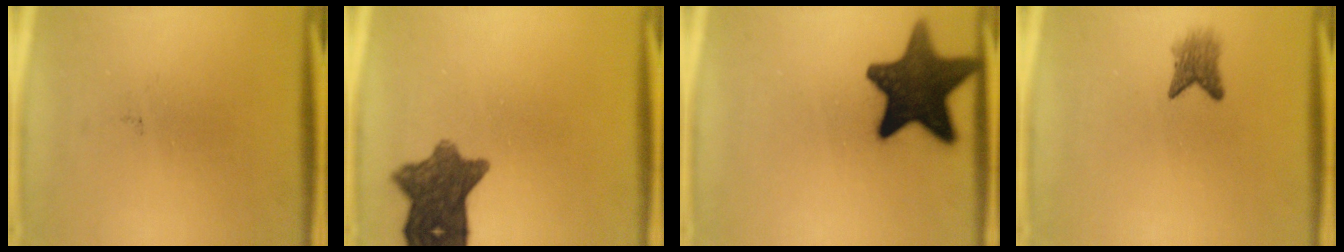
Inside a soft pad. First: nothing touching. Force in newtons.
{"total": 10.0}
{"total": 15.5}
{"total": 2.9}